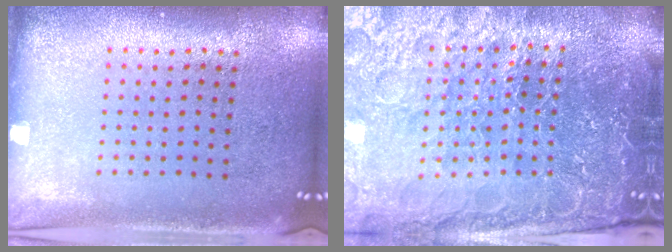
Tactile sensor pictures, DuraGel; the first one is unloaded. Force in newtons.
{"total": 5.7, "press": 5.1, "slide": 2.4}